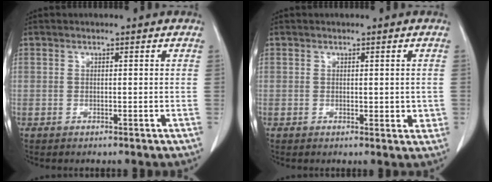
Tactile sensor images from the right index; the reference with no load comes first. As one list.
[{"total": 2.5, "force": [0.1, 1.2, 2.2], "torque": [-0.024, -0.004, 0.004]}]